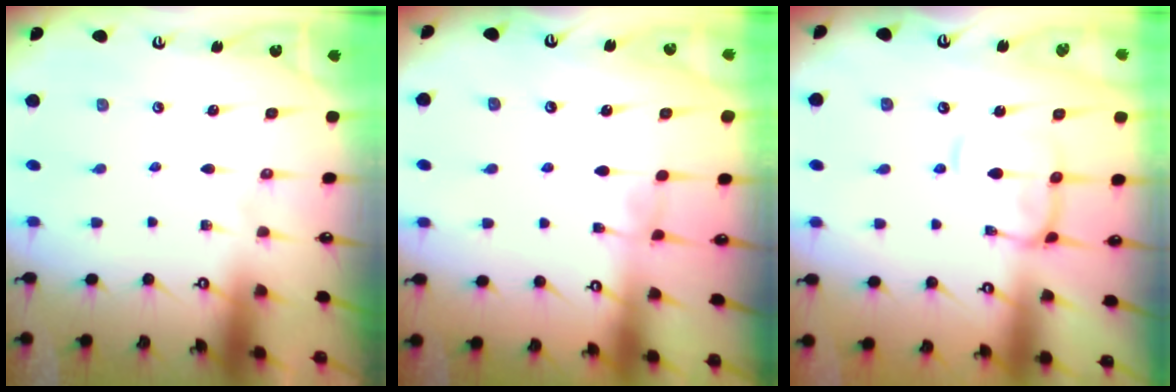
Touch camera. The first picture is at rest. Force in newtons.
{"total": 1.4, "press": 1.3, "slide": 0.4}
{"total": 5.6, "press": 5.5, "slide": 0.9}